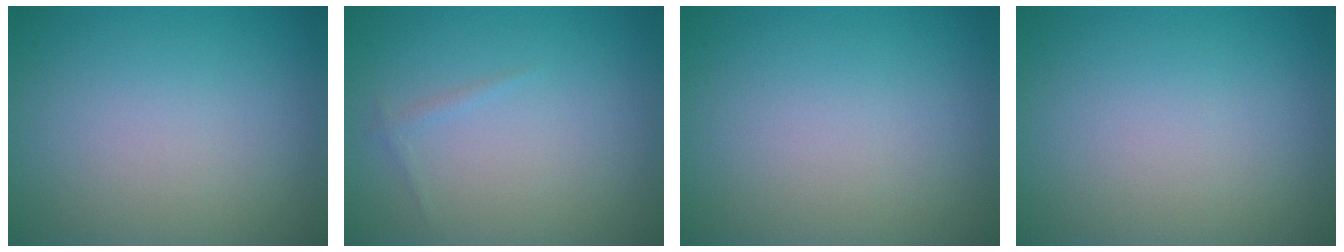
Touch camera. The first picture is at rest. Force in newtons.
{"total": 0.6, "press": 0.6, "slide": 0.0}
{"total": 0.0}
{"total": 0.0}